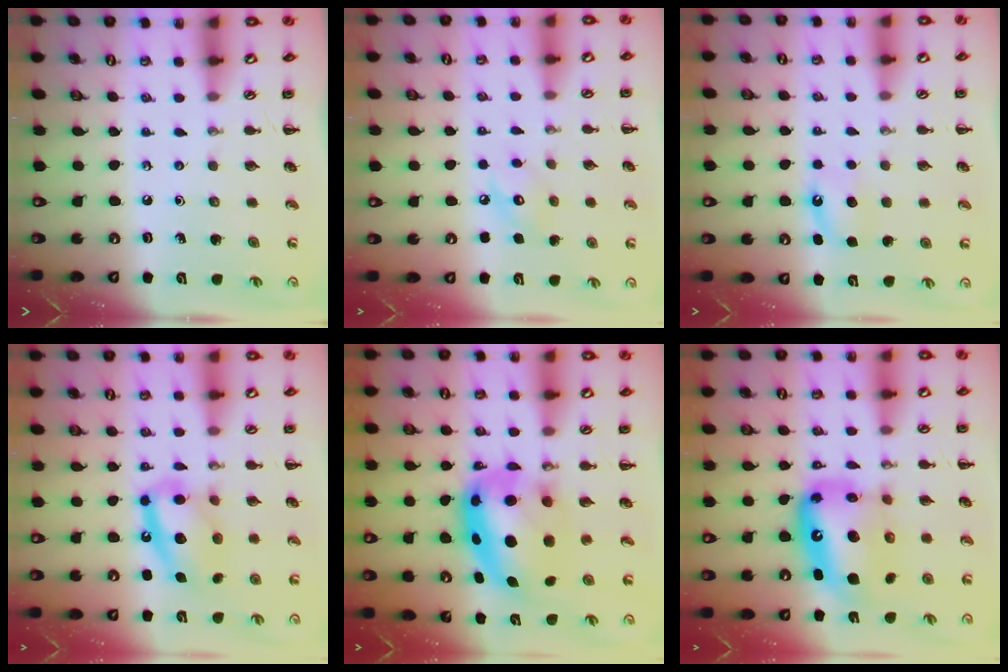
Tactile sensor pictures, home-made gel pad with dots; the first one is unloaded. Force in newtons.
{"total": 6.1, "press": 6.0, "slide": 1.0}
{"total": 4.9, "press": 4.6, "slide": 1.6}
{"total": 14.3, "press": 13.9, "slide": 3.1}
{"total": 14.3, "press": 13.8, "slide": 3.7}
{"total": 16.9, "press": 16.3, "slide": 4.5}